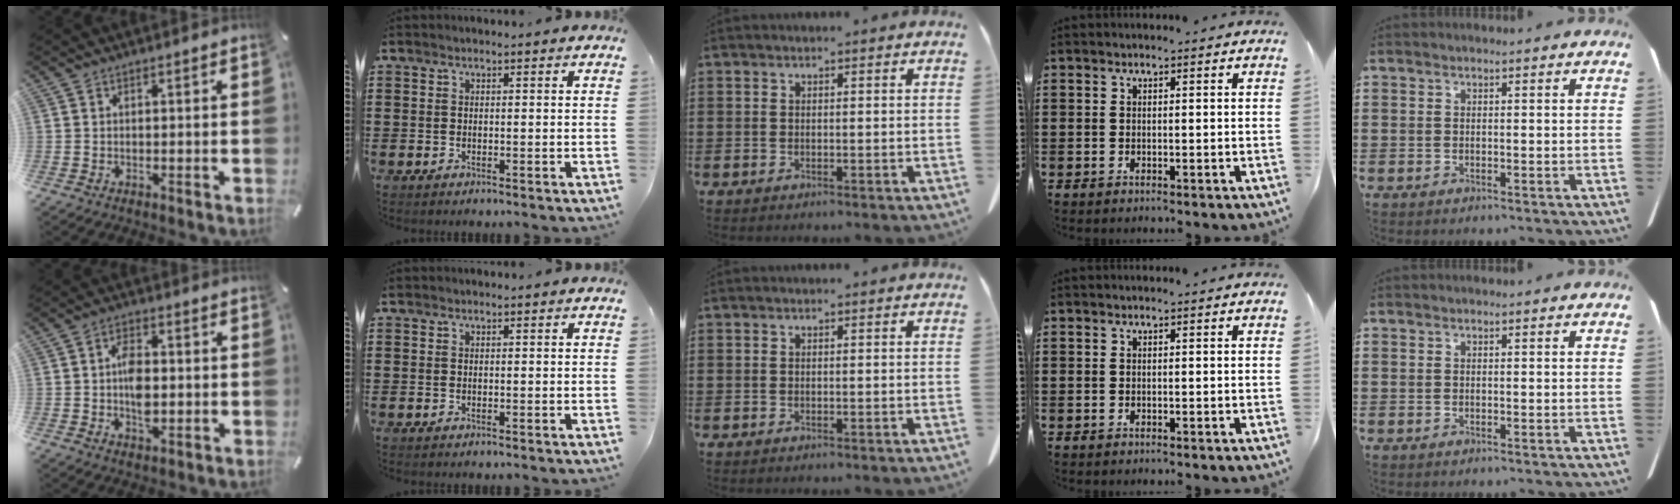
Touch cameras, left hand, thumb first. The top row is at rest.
{"thumb": {"total": 6.6, "force": [-0.3, 3.9, 5.3], "torque": [-0.102, 0.003, -0.008]}}